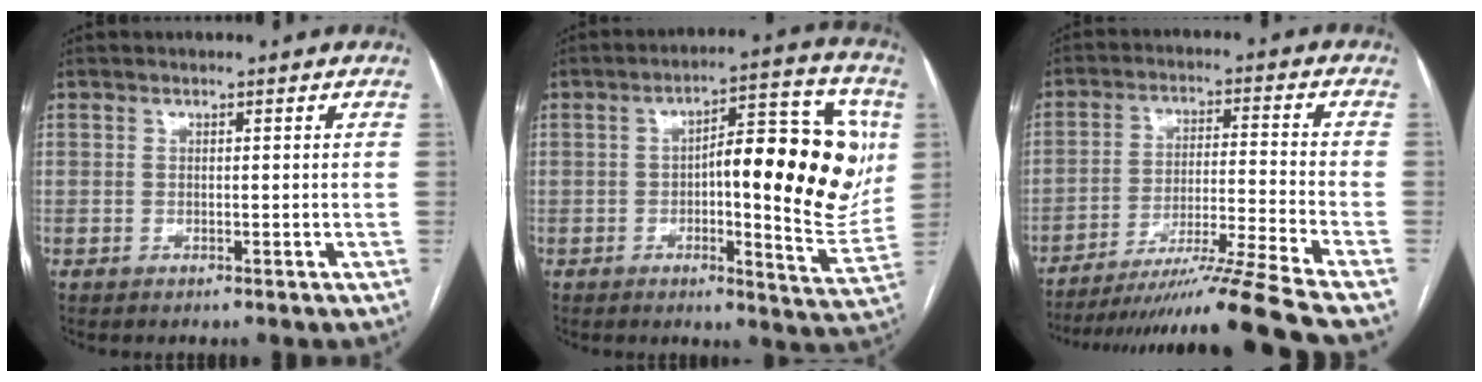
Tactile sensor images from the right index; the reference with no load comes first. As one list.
[{"total": 18.2, "force": [2.0, 4.4, 17.5], "torque": [-0.224, 0.025, 0.030]}, {"total": 18.3, "force": [-15.7, -4.4, 8.3], "torque": [-0.130, -0.029, -0.255]}]